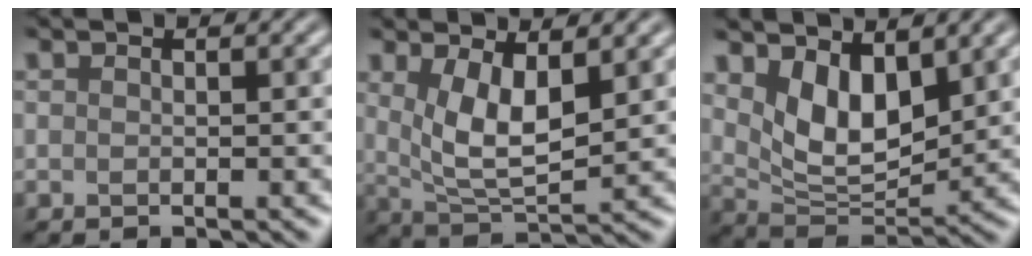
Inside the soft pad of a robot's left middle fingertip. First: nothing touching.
{"total": 4.1, "force": [0.9, 1.4, 3.8], "torque": [-0.092, -0.009, 0.043]}
{"total": 4.7, "force": [1.9, 2.4, 3.6], "torque": [-0.084, -0.012, 0.055]}